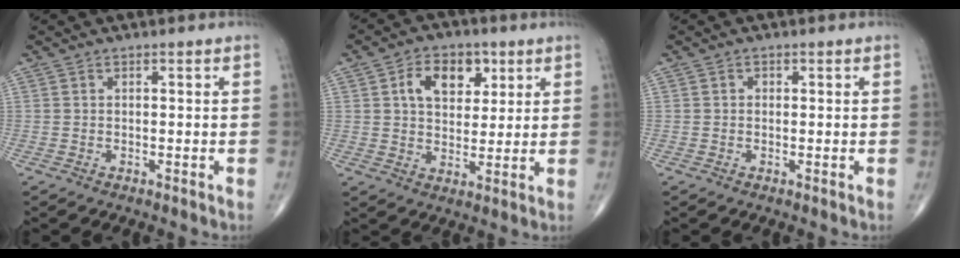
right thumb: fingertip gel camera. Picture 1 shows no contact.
{"total": 9.6, "force": [3.5, 6.4, 6.2], "torque": [-0.067, -0.007, 0.058]}
{"total": 1.5, "force": [0.1, 1.3, 0.7], "torque": [-0.002, 0.004, -0.004]}